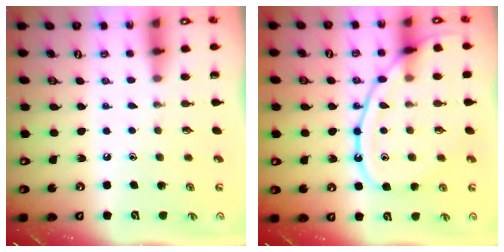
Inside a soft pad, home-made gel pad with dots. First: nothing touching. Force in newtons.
{"total": 14.5, "press": 14.4, "slide": 1.4}